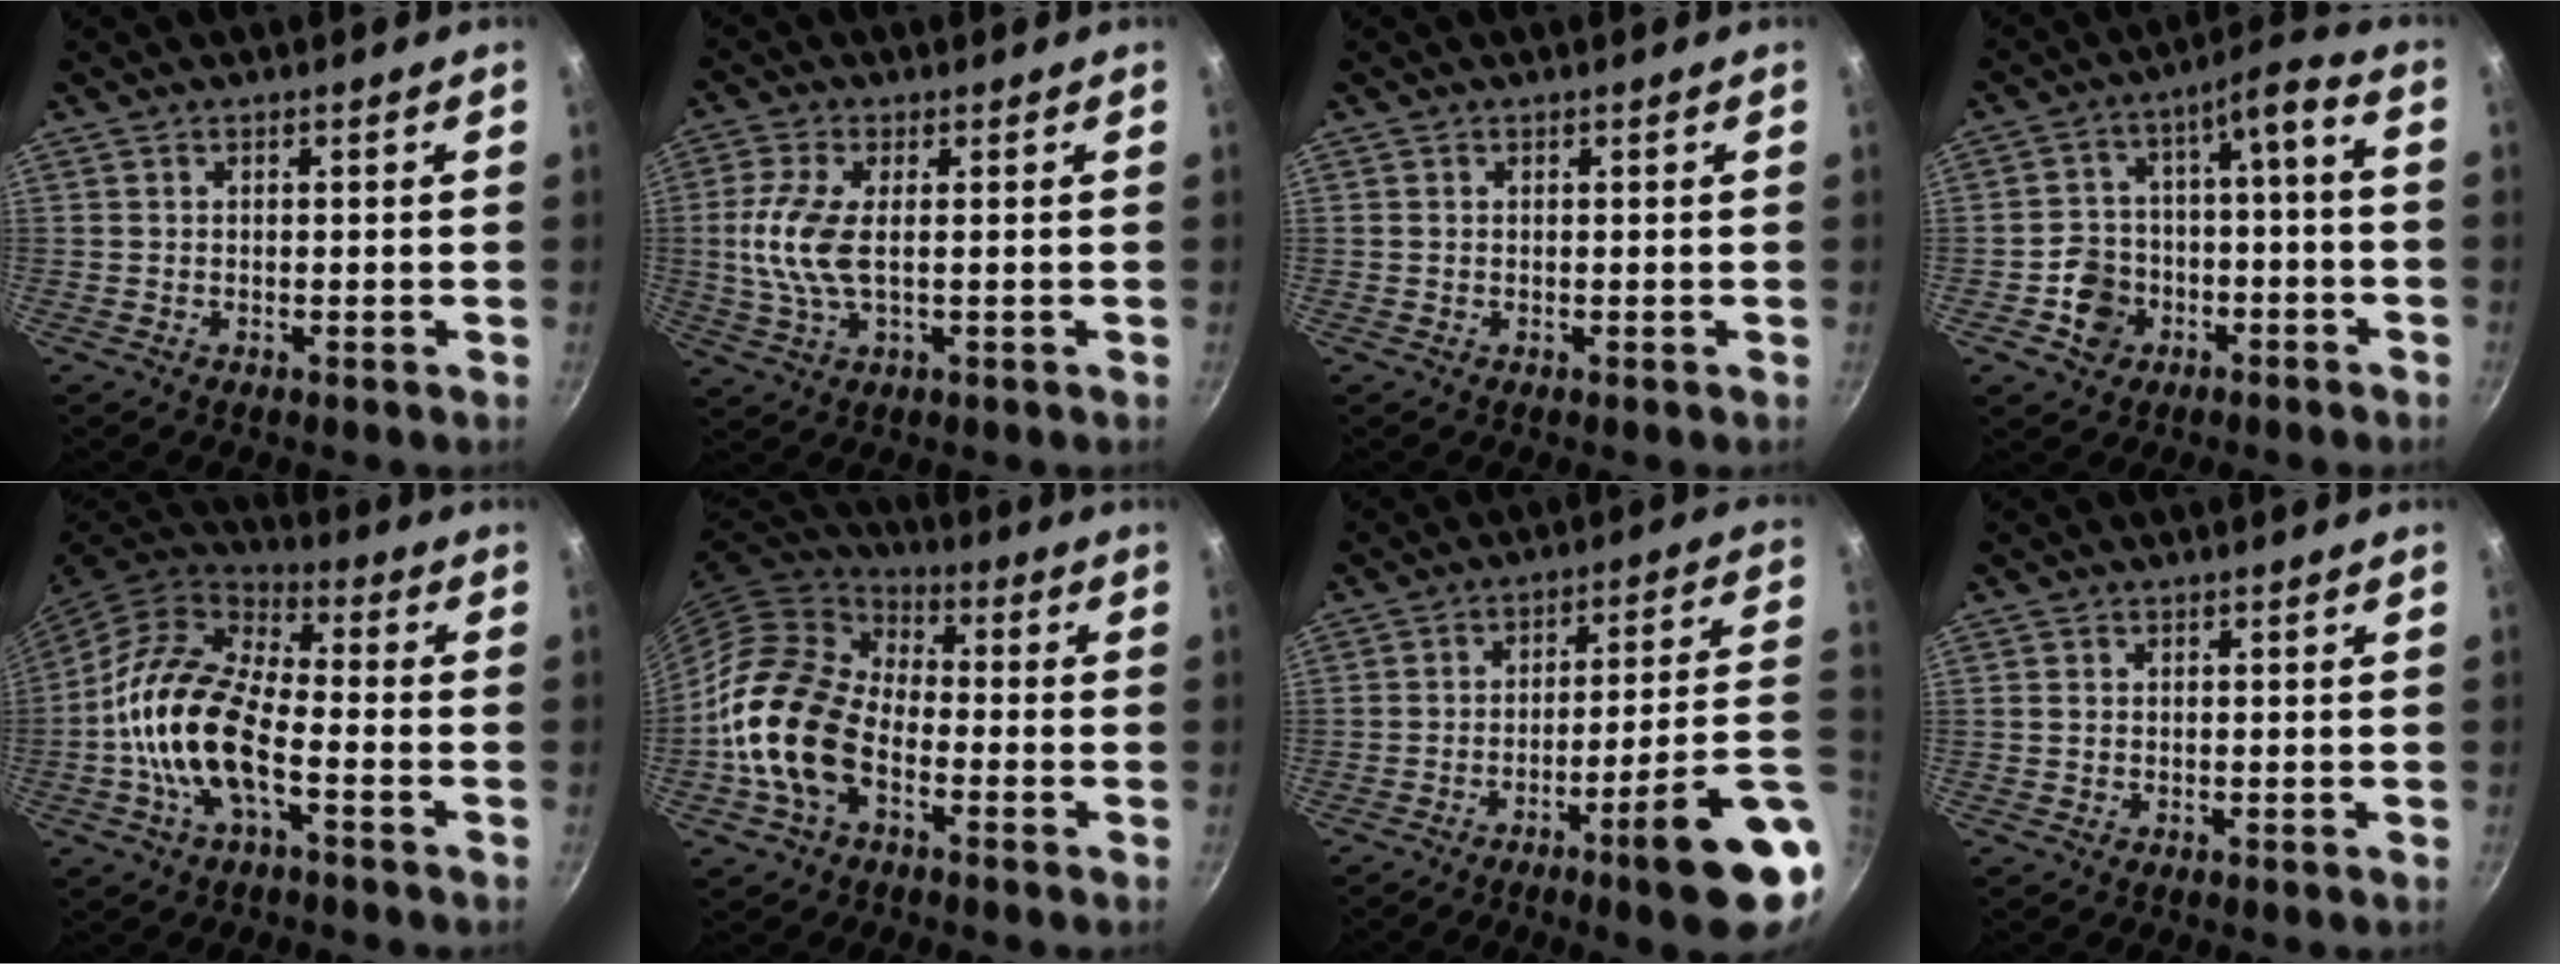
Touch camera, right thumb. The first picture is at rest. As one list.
[{"total": 8.5, "force": [0.3, 3.5, 7.7], "torque": [-0.174, 0.002, 0.003]}, {"total": 0.0}, {"total": 10.7, "force": [-3.9, 7.6, 6.4], "torque": [-0.101, 0.063, -0.050]}, {"total": 16.1, "force": [-4.1, 7.5, 13.6], "torque": [-0.250, 0.036, -0.091]}, {"total": 17.2, "force": [-5.0, 11.2, 12.1], "torque": [-0.201, 0.040, -0.114]}, {"total": 16.5, "force": [-5.5, 1.7, 15.5], "torque": [-0.204, 0.035, -0.075]}, {"total": 0.7, "force": [0.1, 0.6, 0.3], "torque": [-0.004, 0.002, 0.002]}]